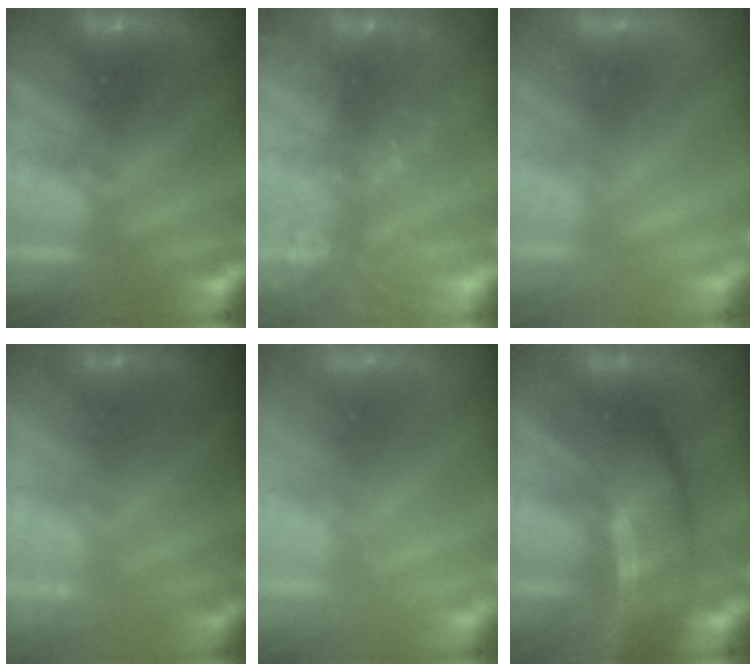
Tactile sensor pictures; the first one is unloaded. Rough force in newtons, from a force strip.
{"total": 7.3}
{"total": 3.3}
{"total": 2.0}
{"total": 6.4}
{"total": 9.3}